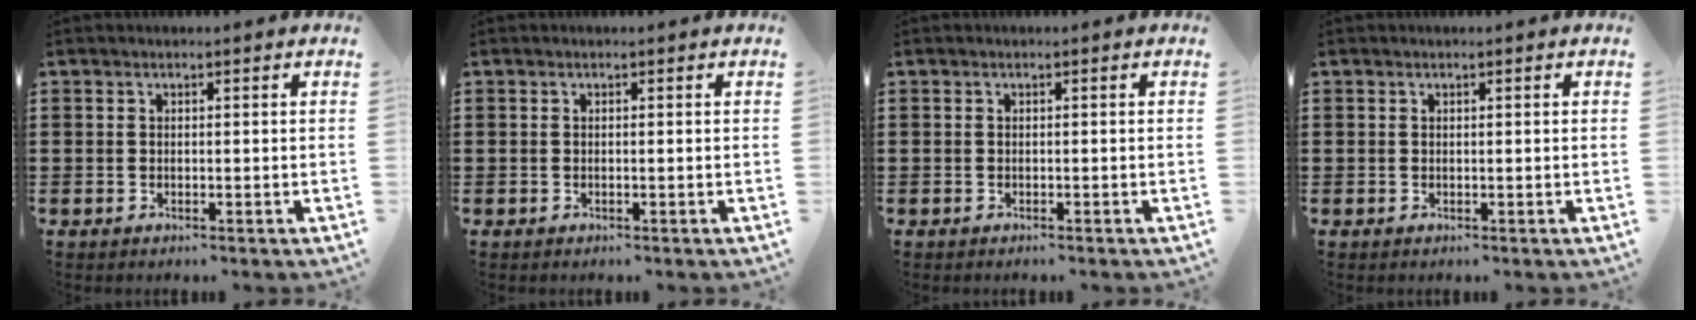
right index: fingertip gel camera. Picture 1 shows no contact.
{"total": 0.0}
{"total": 0.0}
{"total": 0.0}